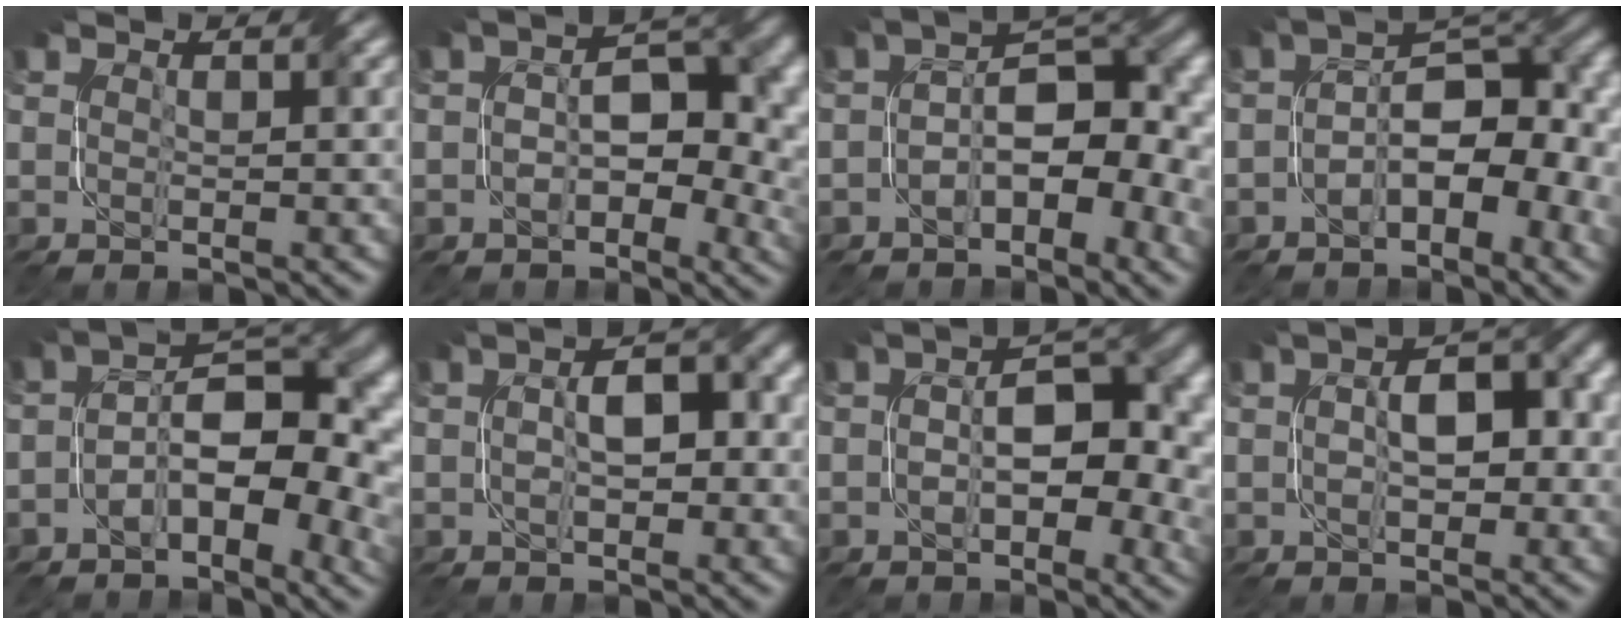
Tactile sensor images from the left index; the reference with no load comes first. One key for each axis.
{"total": 6.7, "fx": -0.9, "fy": 3.8, "fz": 5.4, "tx": -0.062, "ty": 0.008, "tz": -0.021}
{"total": 7.2, "fx": -1.8, "fy": 3.7, "fz": 5.9, "tx": -0.082, "ty": 0.015, "tz": -0.037}
{"total": 8.3, "fx": -2.3, "fy": 4.2, "fz": 6.8, "tx": -0.100, "ty": 0.015, "tz": -0.046}
{"total": 10.0, "fx": -2.2, "fy": 5.0, "fz": 8.4, "tx": -0.112, "ty": 0.011, "tz": -0.041}
{"total": 4.5, "fx": -0.4, "fy": 2.0, "fz": 4.0, "tx": -0.064, "ty": 0.007, "tz": -0.008}
{"total": 7.8, "fx": -0.4, "fy": 4.1, "fz": 6.6, "tx": -0.092, "ty": 0.009, "tz": -0.011}
{"total": 5.4, "fx": -0.5, "fy": 2.7, "fz": 4.7, "tx": -0.072, "ty": 0.010, "tz": -0.010}